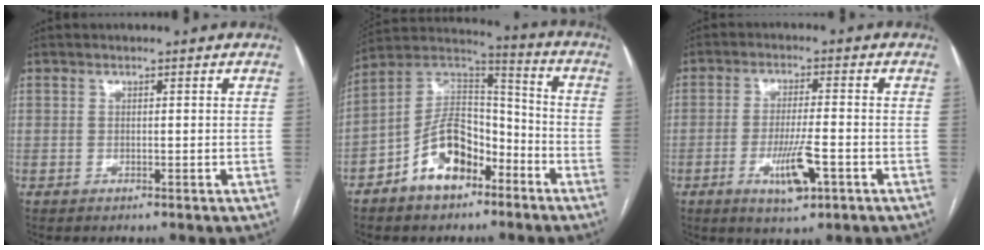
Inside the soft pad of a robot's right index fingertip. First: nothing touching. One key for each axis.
{"total": 12.5, "fx": -6.6, "fy": 7.1, "fz": 8.0, "tx": -0.157, "ty": 0.030, "tz": -0.116}
{"total": 7.2, "fx": -3.0, "fy": 1.2, "fz": 6.4, "tx": -0.117, "ty": -0.010, "tz": -0.047}